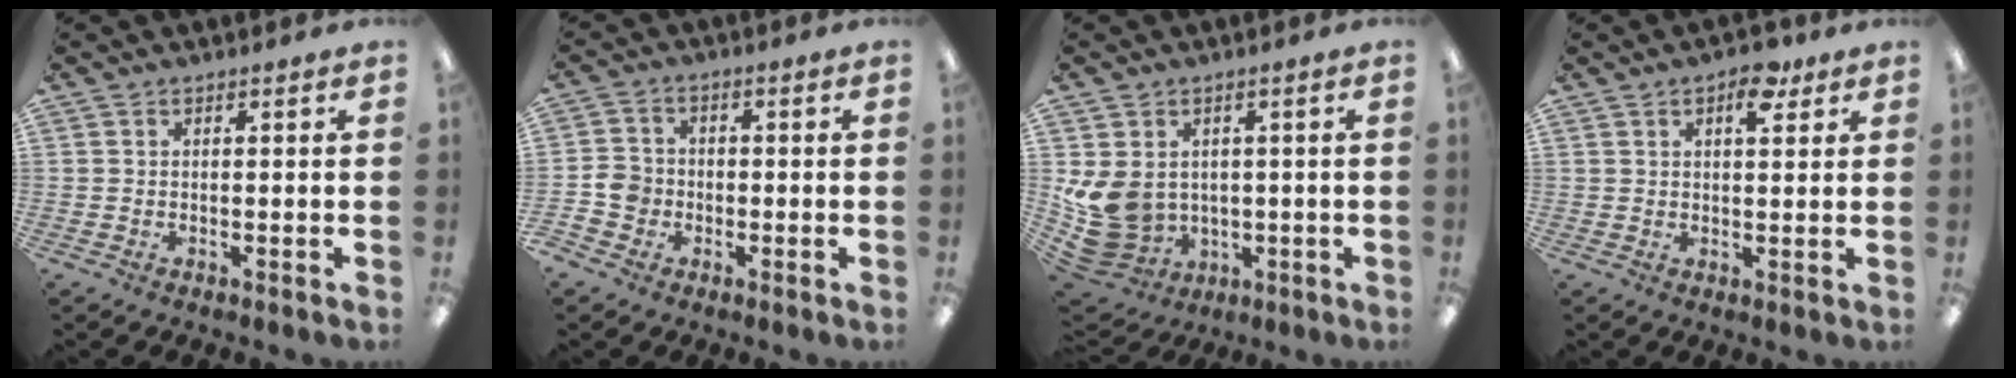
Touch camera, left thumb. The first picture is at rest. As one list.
[{"total": 5.2, "force": [-1.9, 4.6, 1.8], "torque": [-0.036, 0.013, -0.034]}, {"total": 11.4, "force": [-0.1, 9.7, 6.0], "torque": [-0.152, -0.020, 0.006]}, {"total": 6.9, "force": [3.7, 3.3, 4.8], "torque": [-0.054, -0.011, 0.056]}]